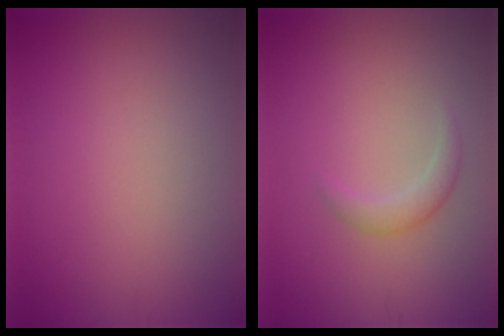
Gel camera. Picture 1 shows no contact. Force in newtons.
{"total": 1.6, "press": 1.6, "slide": 0.2}